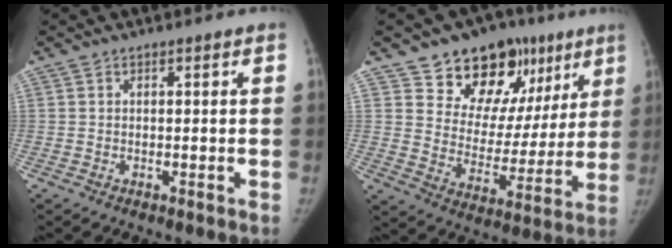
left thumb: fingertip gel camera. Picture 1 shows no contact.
{"total": 19.7, "force": [11.7, 12.8, 9.3], "torque": [-0.060, -0.033, 0.180]}